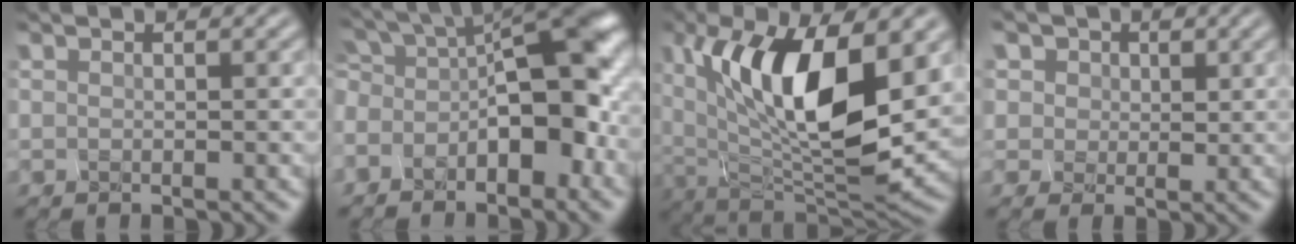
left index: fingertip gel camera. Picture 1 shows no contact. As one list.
[{"total": 10.0, "force": [-3.0, 4.7, 8.3], "torque": [-0.121, 0.019, -0.043]}, {"total": 11.0, "force": [3.0, 4.3, 9.7], "torque": [-0.170, -0.016, 0.073]}, {"total": 3.8, "force": [2.0, 3.2, 0.5], "torque": [-0.039, 0.007, 0.036]}]